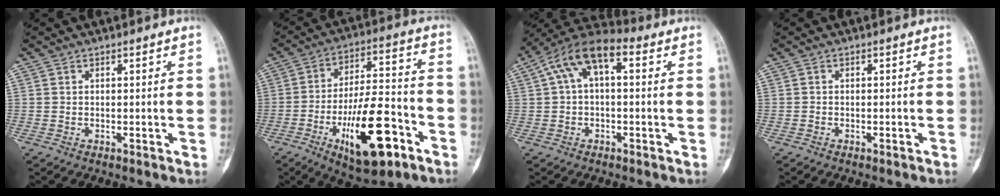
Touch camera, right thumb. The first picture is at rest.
{"total": 19.1, "force": [-8.3, 7.3, 15.5], "torque": [-0.245, 0.046, -0.124]}
{"total": 11.0, "force": [2.5, 5.5, 9.2], "torque": [-0.167, 0.043, 0.034]}
{"total": 0.5, "force": [-0.5, 0.0, 0.3], "torque": [-0.010, 0.001, -0.008]}